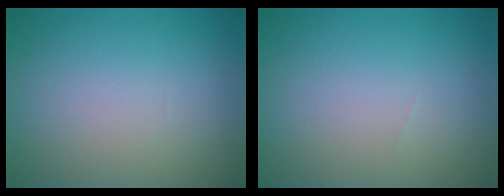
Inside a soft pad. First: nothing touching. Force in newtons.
{"total": 0.0}